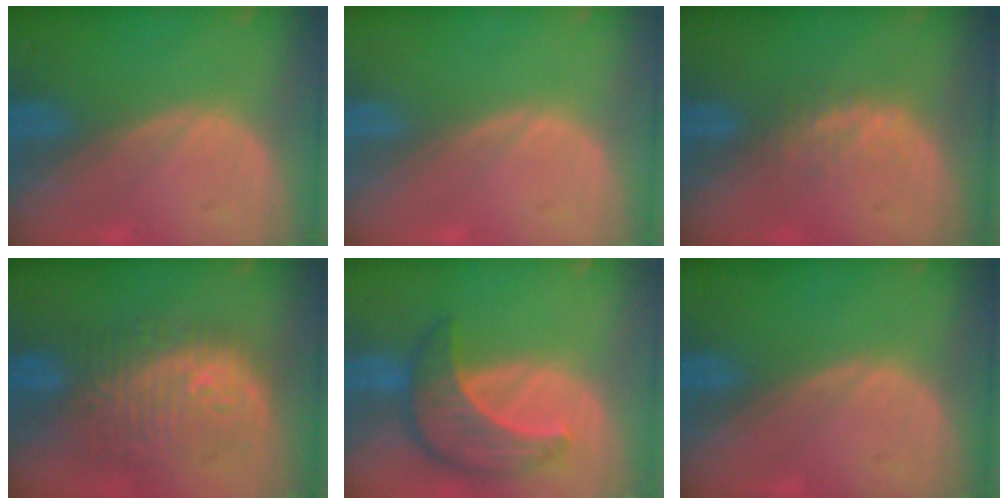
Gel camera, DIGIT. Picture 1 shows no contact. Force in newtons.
{"total": 0.0}
{"total": 2.3, "press": 2.3, "slide": 0.5}
{"total": 11.0, "press": 10.5, "slide": 3.3}
{"total": 8.6, "press": 7.8, "slide": 3.7}
{"total": 0.0}